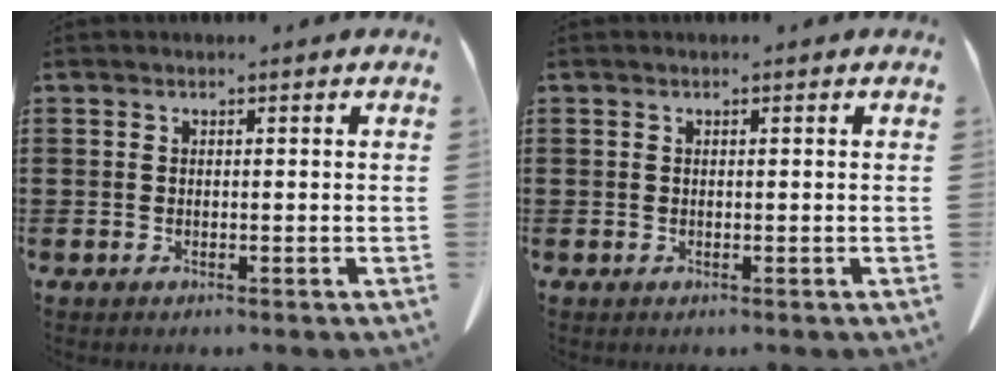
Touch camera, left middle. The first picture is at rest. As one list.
[{"total": 0.0}]